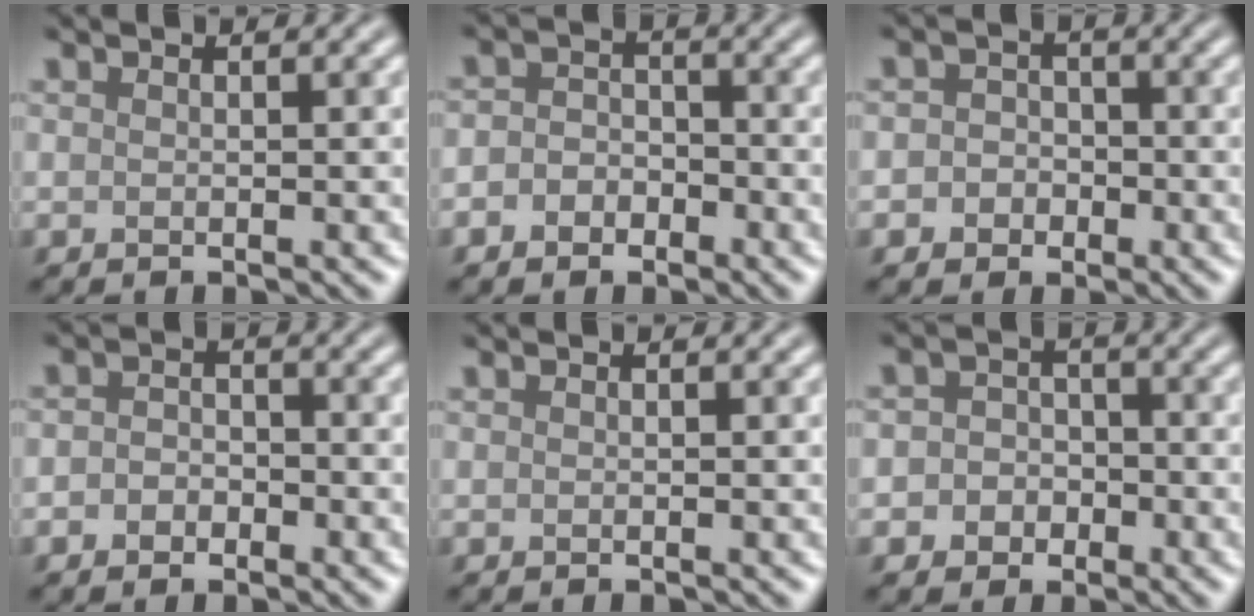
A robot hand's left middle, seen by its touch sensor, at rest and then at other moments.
{"total": 2.6, "force": [-1.3, 2.0, 1.1], "torque": [-0.004, 0.004, -0.037]}
{"total": 2.6, "force": [-0.6, 2.4, 0.9], "torque": [0.011, 0.002, -0.029]}
{"total": 2.0, "force": [-0.8, 1.5, 1.0], "torque": [-0.016, 0.001, -0.022]}
{"total": 0.0}
{"total": 3.5, "force": [-1.0, 3.1, 1.1], "torque": [0.011, 0.007, -0.036]}